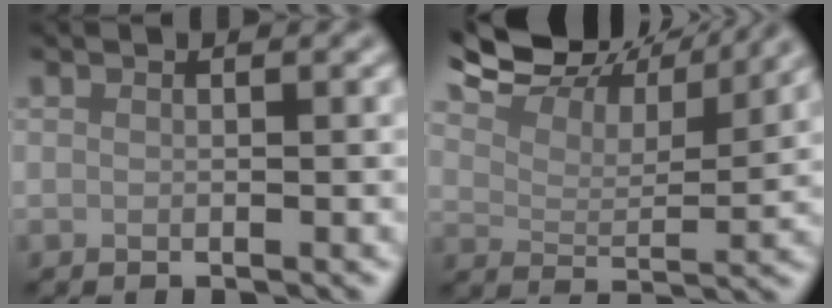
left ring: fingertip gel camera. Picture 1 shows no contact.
{"total": 10.7, "force": [9.4, 2.7, 4.5], "torque": [-0.095, 0.014, 0.117]}